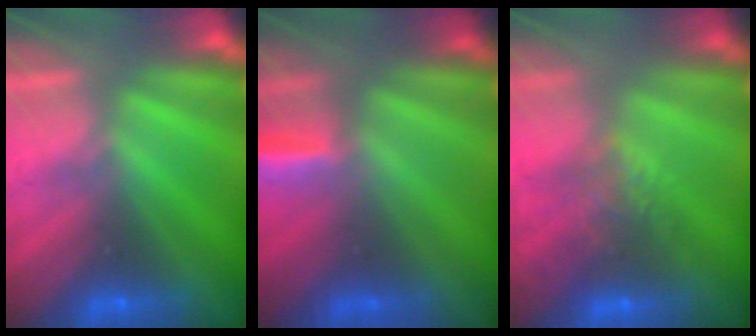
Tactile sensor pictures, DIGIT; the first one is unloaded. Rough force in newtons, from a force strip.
{"total": 2.9}
{"total": 4.6}